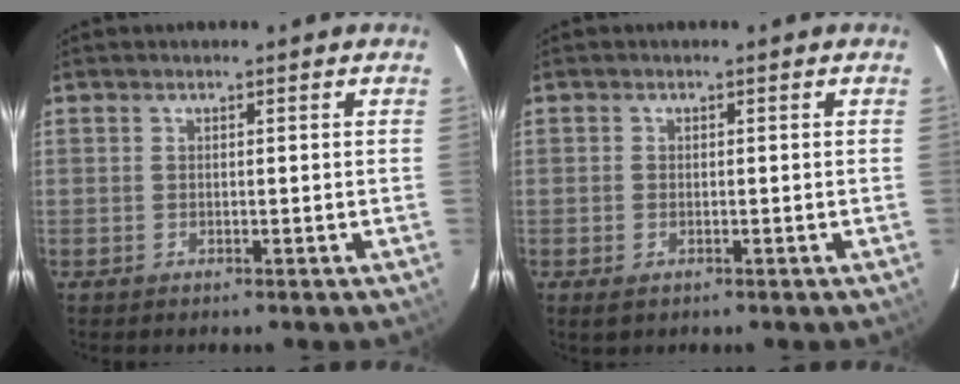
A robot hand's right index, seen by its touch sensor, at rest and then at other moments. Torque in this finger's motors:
{"motor_torque": [0.15, 0.10, 0.01, 0.00]}